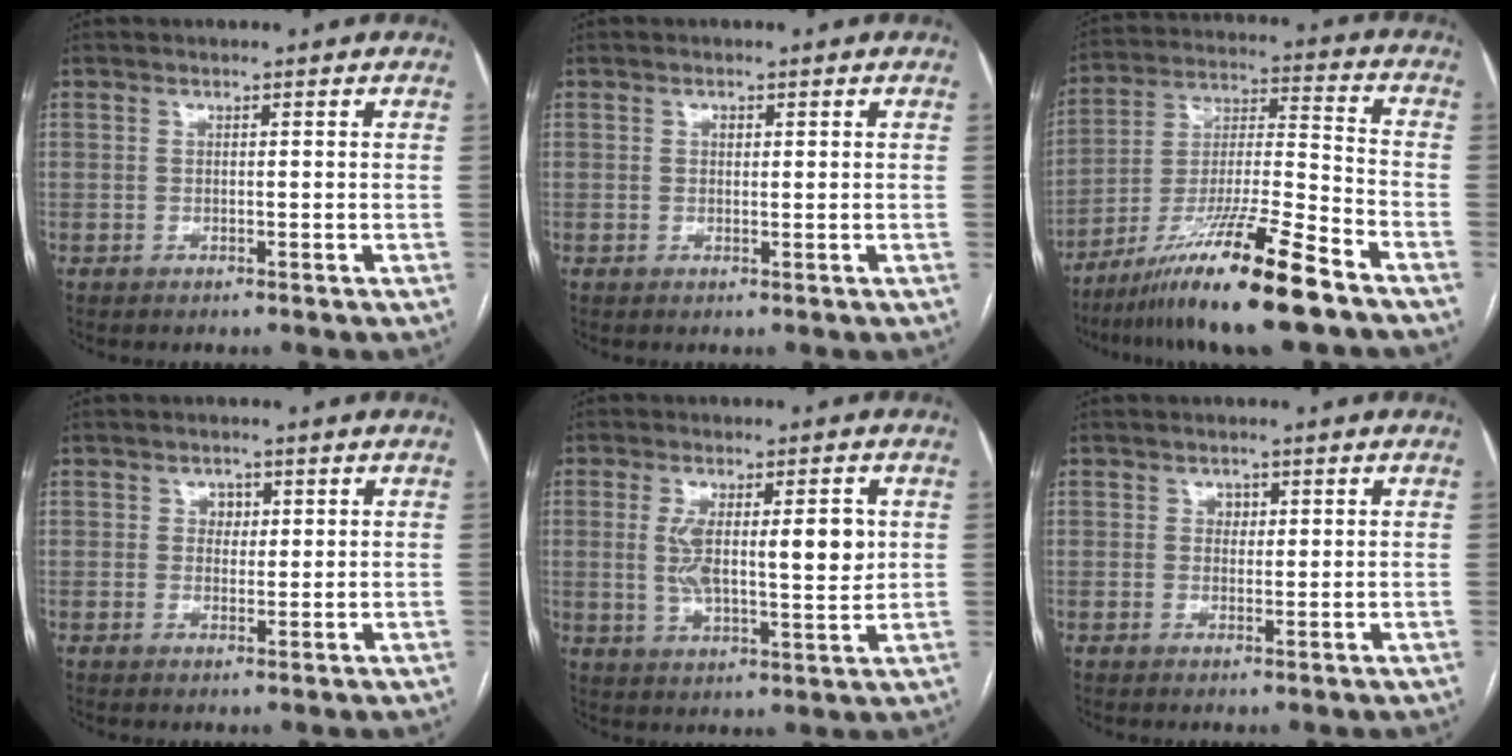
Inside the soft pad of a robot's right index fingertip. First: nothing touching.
{"total": 0.8, "force": [0.3, 0.5, 0.5], "torque": [-0.008, 0.001, 0.005]}
{"total": 17.2, "force": [-12.1, -0.1, 12.2], "torque": [-0.241, -0.027, -0.216]}
{"total": 2.1, "force": [0.7, 1.7, 1.0], "torque": [-0.010, 0.003, 0.009]}
{"total": 10.3, "force": [1.5, 2.9, 9.8], "torque": [-0.168, 0.001, 0.029]}
{"total": 1.5, "force": [0.6, 1.2, 0.7], "torque": [-0.005, 0.002, 0.007]}